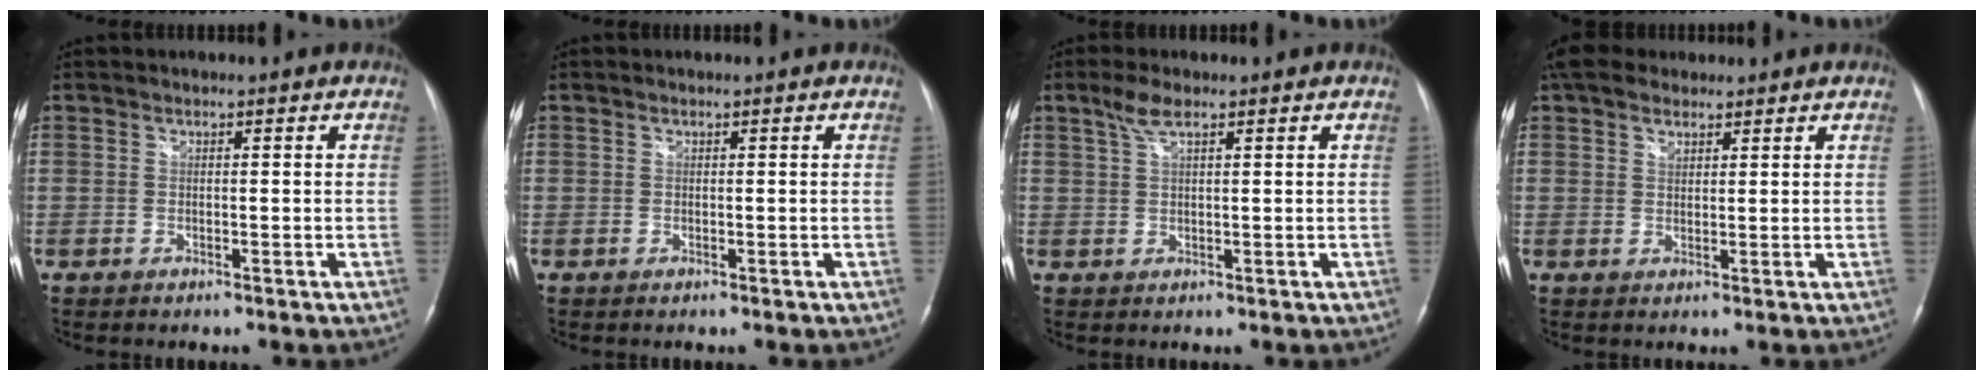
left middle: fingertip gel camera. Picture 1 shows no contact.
{"total": 0.0}
{"total": 3.0, "force": [1.9, 0.7, 2.2], "torque": [-0.052, 0.010, 0.042]}
{"total": 5.1, "force": [3.7, 2.8, 2.0], "torque": [-0.044, 0.028, 0.070]}